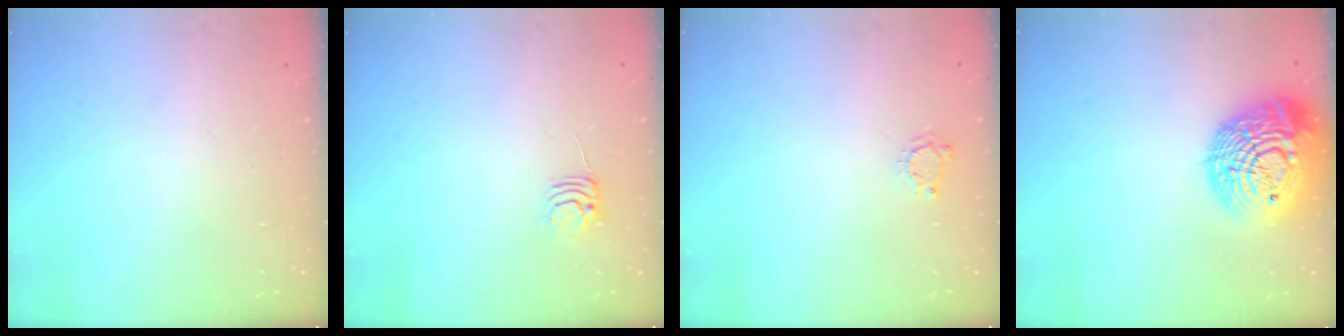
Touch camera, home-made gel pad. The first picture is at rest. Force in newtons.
{"total": 4.7, "press": 4.7, "slide": 0.5}
{"total": 3.7, "press": 3.6, "slide": 0.5}
{"total": 22.1, "press": 22.0, "slide": 2.0}